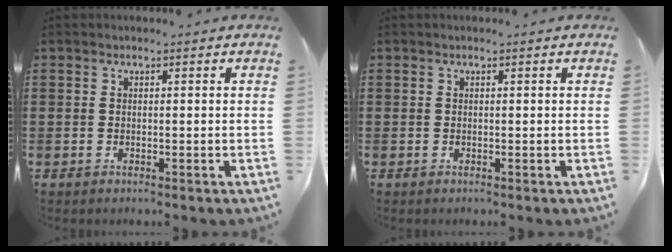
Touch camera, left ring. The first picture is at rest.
{"total": 0.0}